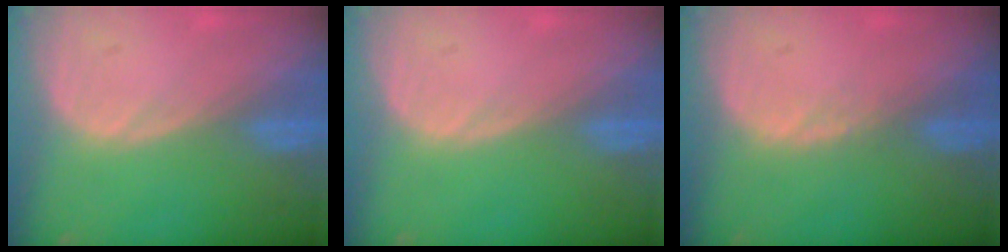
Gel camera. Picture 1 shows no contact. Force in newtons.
{"total": 0.0}
{"total": 0.8, "press": 0.8, "slide": 0.3}